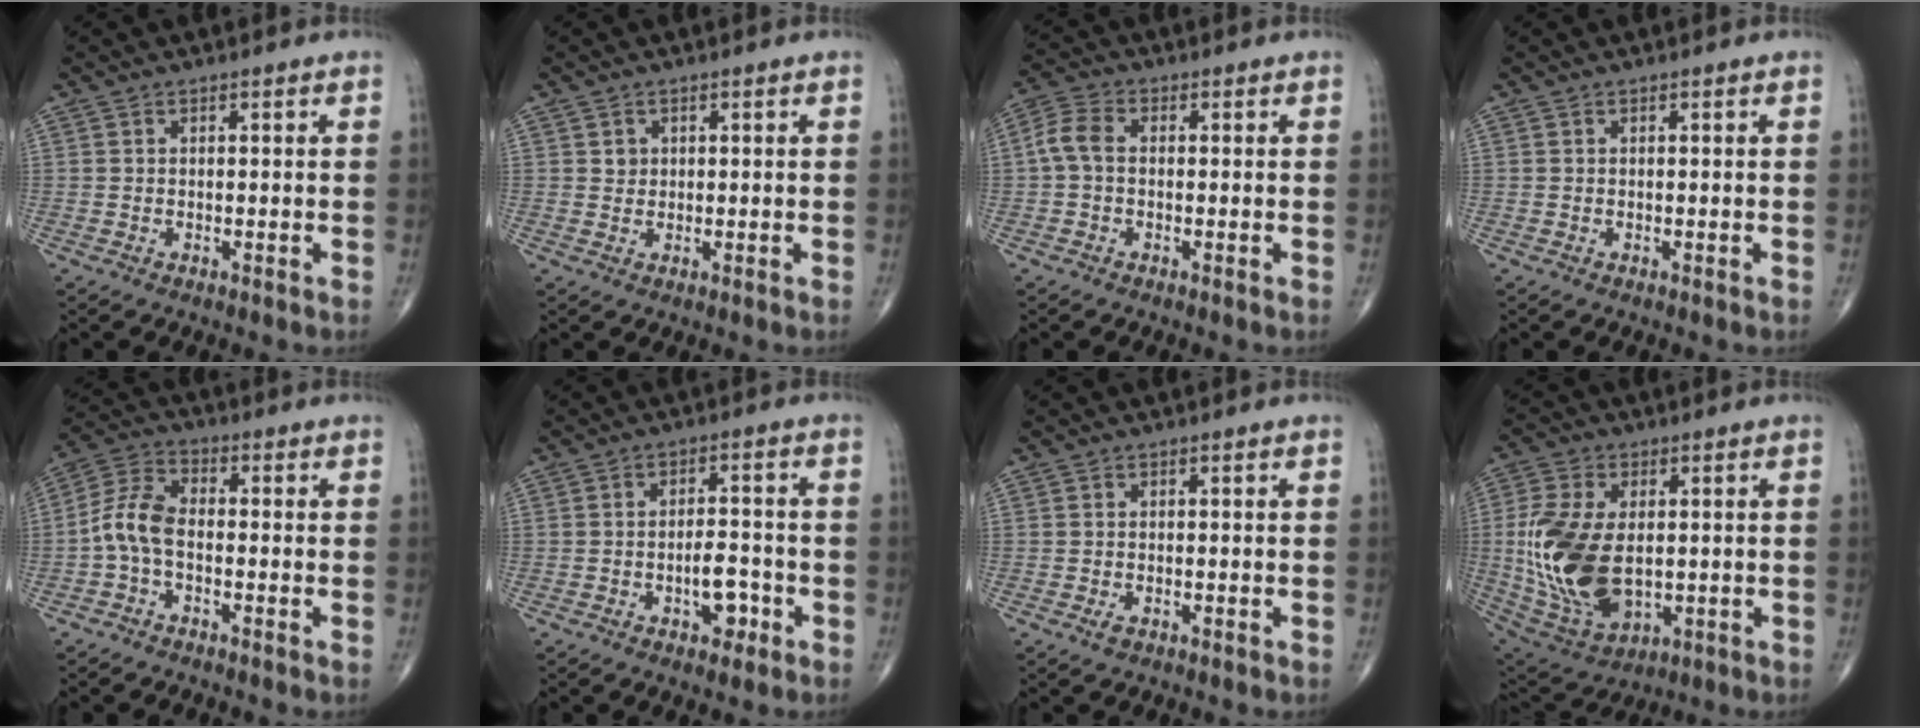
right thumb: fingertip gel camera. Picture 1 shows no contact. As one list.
[{"total": 1.5, "force": [0.5, 1.3, 0.4], "torque": [0.001, -0.001, 0.007]}, {"total": 4.8, "force": [-0.1, 3.2, 3.6], "torque": [-0.077, 0.014, -0.012]}, {"total": 0.0}, {"total": 7.2, "force": [-1.7, 3.9, 5.8], "torque": [-0.123, 0.028, -0.045]}, {"total": 5.6, "force": [-2.3, 2.9, 4.2], "torque": [-0.048, 0.020, -0.034]}, {"total": 1.3, "force": [-0.6, 0.7, 0.8], "torque": [-0.019, 0.002, -0.010]}, {"total": 18.8, "force": [-0.4, 11.1, 15.2], "torque": [-0.314, -0.013, 0.011]}]